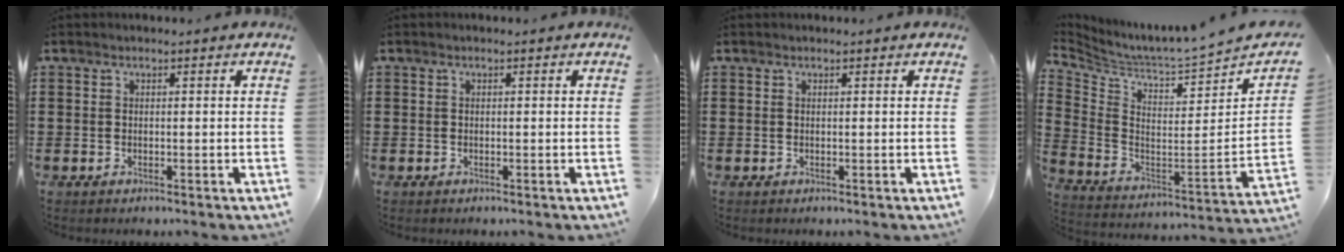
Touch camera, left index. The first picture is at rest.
{"total": 0.0}
{"total": 0.0}
{"total": 3.5, "force": [3.4, -0.8, 0.3], "torque": [-0.034, -0.063, 0.049]}